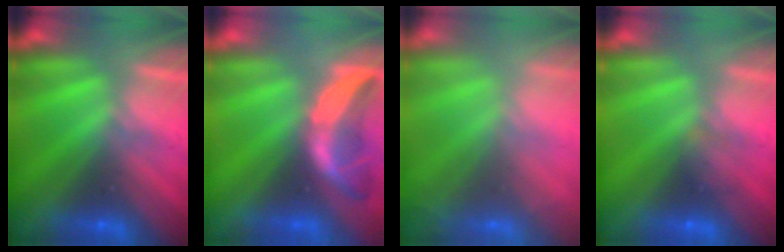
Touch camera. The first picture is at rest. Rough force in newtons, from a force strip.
{"total": 1.7}
{"total": 11.4}
{"total": 1.3}